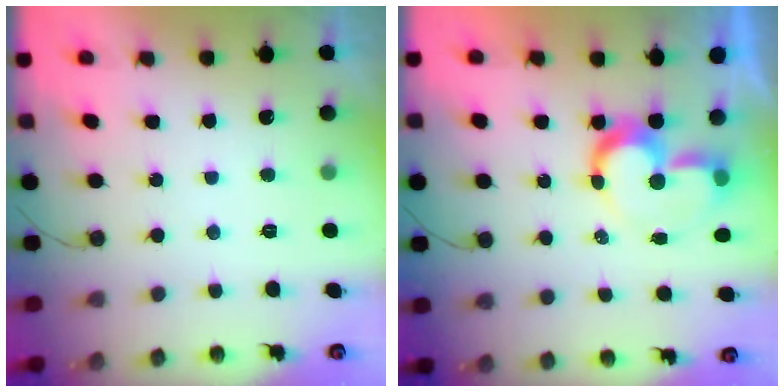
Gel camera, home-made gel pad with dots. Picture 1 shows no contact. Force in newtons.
{"total": 9.3, "press": 9.3, "slide": 0.9}